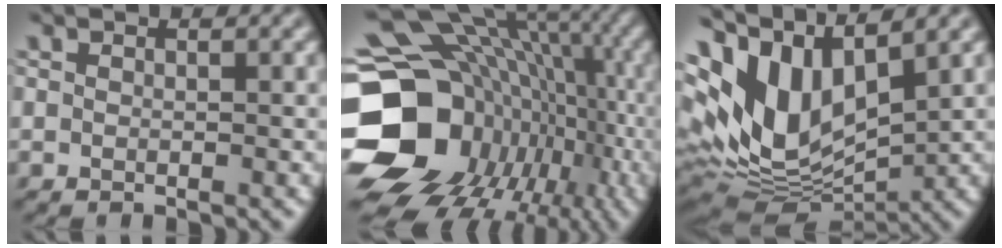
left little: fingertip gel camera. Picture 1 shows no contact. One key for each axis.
{"total": 21.1, "fx": -5.0, "fy": 17.6, "fz": 10.4, "tx": -0.174, "ty": -0.012, "tz": -0.085}
{"total": 11.2, "fx": 4.1, "fy": 5.8, "fz": 8.7, "tx": -0.190, "ty": 0.006, "tz": 0.076}